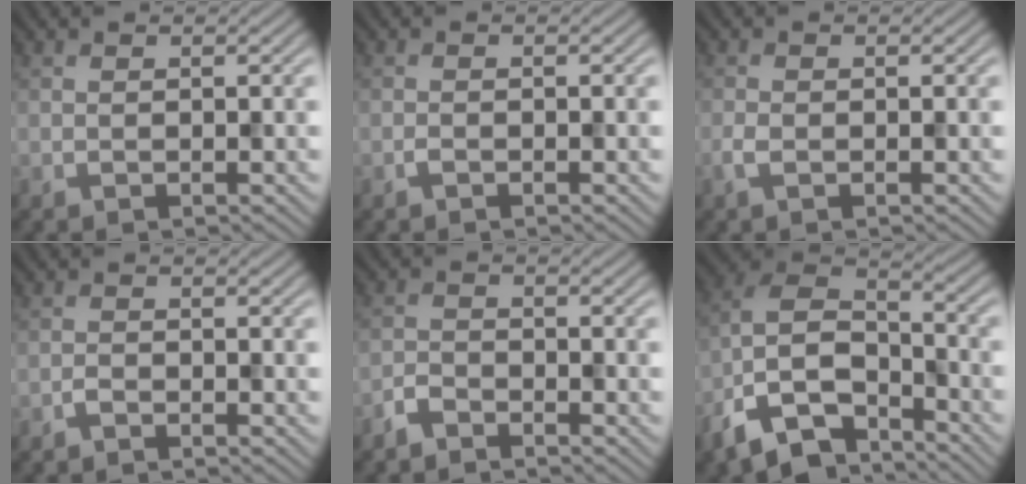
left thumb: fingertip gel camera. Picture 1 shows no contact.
{"total": 0.7, "force": [-0.5, 0.2, 0.4], "torque": [-0.007, 0.001, -0.010]}
{"total": 1.5, "force": [-0.7, 0.7, 1.1], "torque": [-0.027, -0.001, -0.015]}
{"total": 1.1, "force": [-0.9, 0.4, 0.5], "torque": [-0.009, 0.003, -0.020]}
{"total": 2.3, "force": [-2.1, 0.7, 0.8], "torque": [-0.016, 0.001, -0.051]}
{"total": 13.6, "force": [-8.6, 7.0, 7.9], "torque": [-0.179, -0.023, -0.172]}